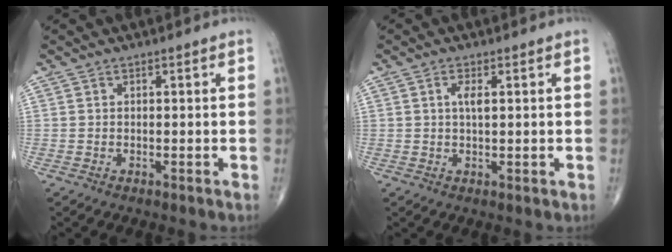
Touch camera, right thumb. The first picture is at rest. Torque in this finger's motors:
{"motor_torque": [0.36, 0.25, 0.00, -0.02, 0.00]}